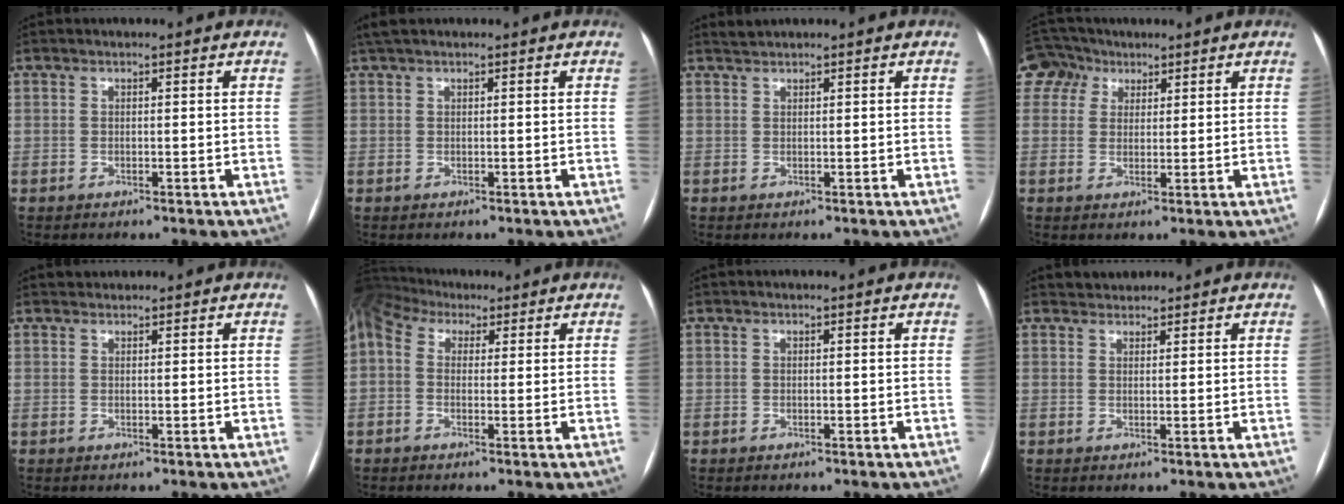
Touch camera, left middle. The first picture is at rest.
{"total": 1.7, "force": [1.4, 0.5, 0.9], "torque": [-0.021, 0.025, 0.031]}
{"total": 0.8, "force": [0.8, -0.1, -0.2], "torque": [-0.003, 0.005, 0.021]}
{"total": 5.3, "force": [2.8, 4.4, 0.7], "torque": [-0.024, 0.027, 0.057]}
{"total": 1.0, "force": [0.9, 0.4, -0.2], "torque": [0.001, 0.011, 0.018]}
{"total": 12.8, "force": [6.1, 9.1, 6.7], "torque": [-0.185, 0.080, 0.109]}
{"total": 0.0}
{"total": 1.8, "force": [1.6, 0.7, -0.4], "torque": [0.006, 0.010, 0.027]}